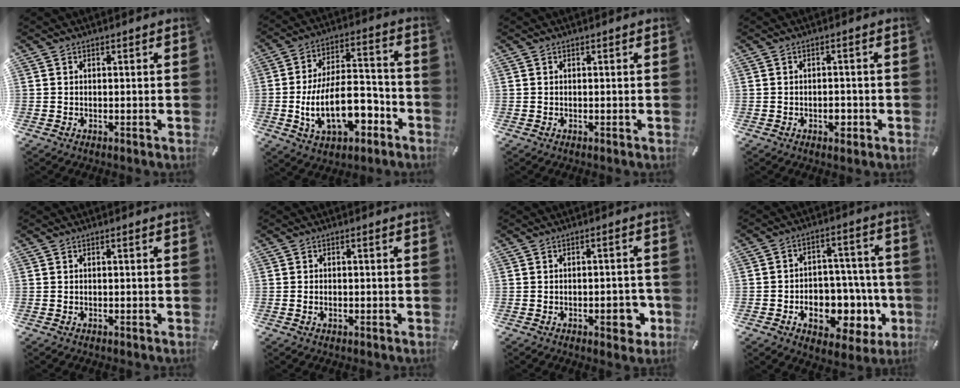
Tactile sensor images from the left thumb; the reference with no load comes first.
{"total": 18.2, "force": [-5.5, 10.0, 14.2], "torque": [-0.237, 0.023, -0.088]}
{"total": 0.0}
{"total": 3.1, "force": [-1.1, 1.8, 2.3], "torque": [-0.039, 0.005, -0.018]}
{"total": 0.0}
{"total": 1.0, "force": [-0.3, 0.6, 0.7], "torque": [-0.014, 0.003, -0.006]}
{"total": 5.7, "force": [-2.0, 2.5, 4.8], "torque": [-0.056, 0.004, -0.030]}
{"total": 12.0, "force": [-4.0, 8.5, 7.5], "torque": [-0.088, 0.020, -0.056]}